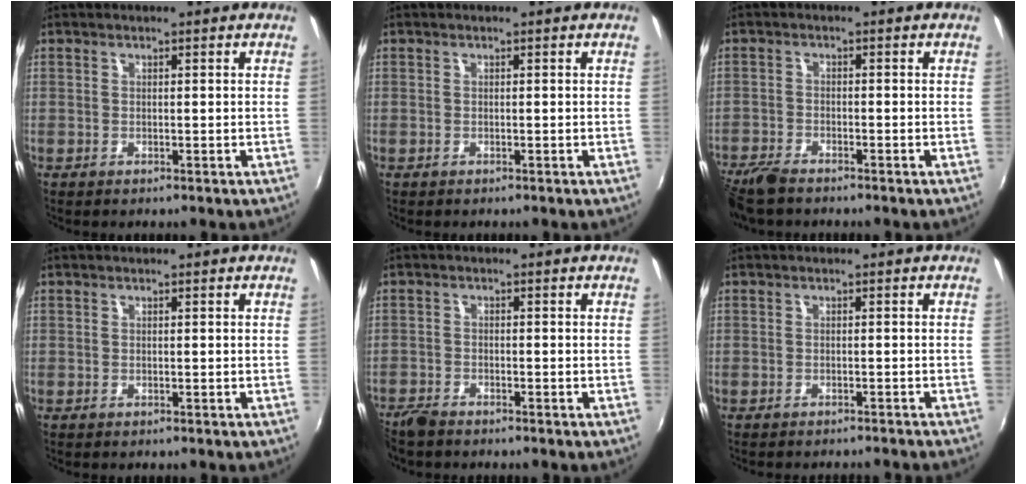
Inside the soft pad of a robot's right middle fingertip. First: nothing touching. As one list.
[{"total": 0.0}, {"total": 6.4, "force": [-5.5, 1.6, 2.8], "torque": [-0.081, -0.025, -0.108]}, {"total": 0.0}, {"total": 3.4, "force": [-3.1, 0.9, 1.0], "torque": [-0.033, -0.011, -0.065]}, {"total": 4.7, "force": [-4.4, 0.5, 1.7], "torque": [-0.042, -0.012, -0.063]}]